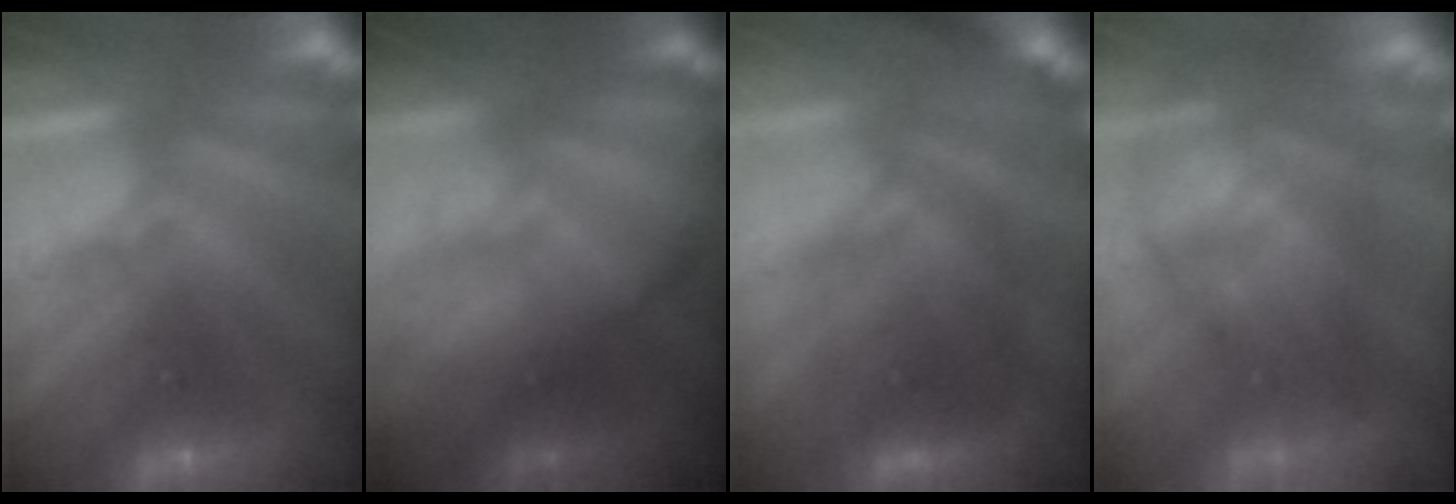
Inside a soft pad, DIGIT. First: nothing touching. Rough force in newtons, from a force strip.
{"total": 6.1}
{"total": 2.6}
{"total": 7.5}